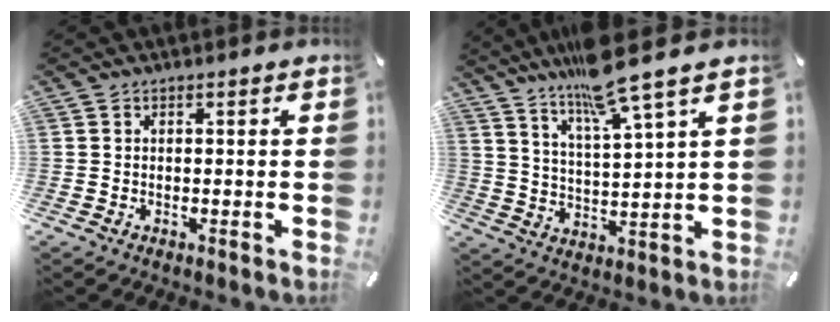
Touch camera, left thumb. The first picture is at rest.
{"total": 12.3, "force": [10.2, 0.5, 6.8], "torque": [-0.131, -0.056, 0.172]}